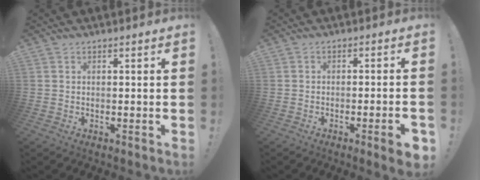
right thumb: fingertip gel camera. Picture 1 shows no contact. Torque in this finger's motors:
{"motor_torque": [0.27, 0.01, 0.60, -0.27, -0.01]}